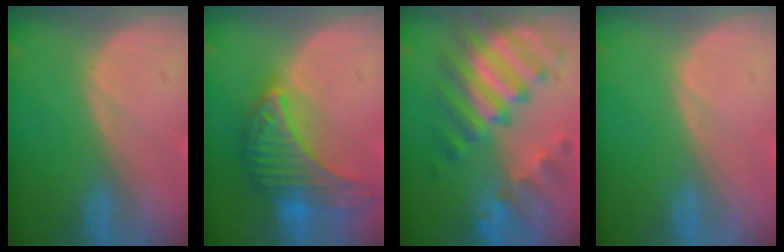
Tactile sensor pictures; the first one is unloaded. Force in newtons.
{"total": 10.0, "press": 9.9, "slide": 0.6}
{"total": 9.9, "press": 9.9, "slide": 0.7}
{"total": 0.0}